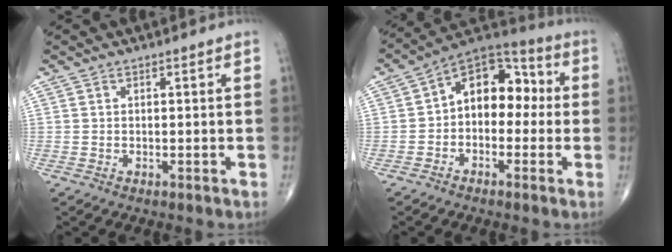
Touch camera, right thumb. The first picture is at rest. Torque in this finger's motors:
{"motor_torque": [-0.10, 0.53, 0.84, 0.08, 0.09]}